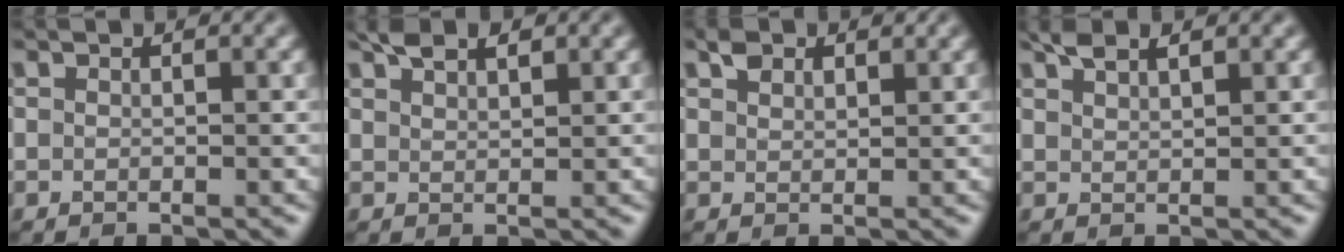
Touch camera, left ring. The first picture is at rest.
{"total": 2.6, "force": [1.9, 0.9, 1.5], "torque": [-0.022, 0.006, 0.035]}
{"total": 1.8, "force": [1.3, 1.0, 0.7], "torque": [-0.015, 0.004, 0.025]}
{"total": 2.4, "force": [1.8, 0.6, 1.5], "torque": [-0.021, 0.006, 0.034]}